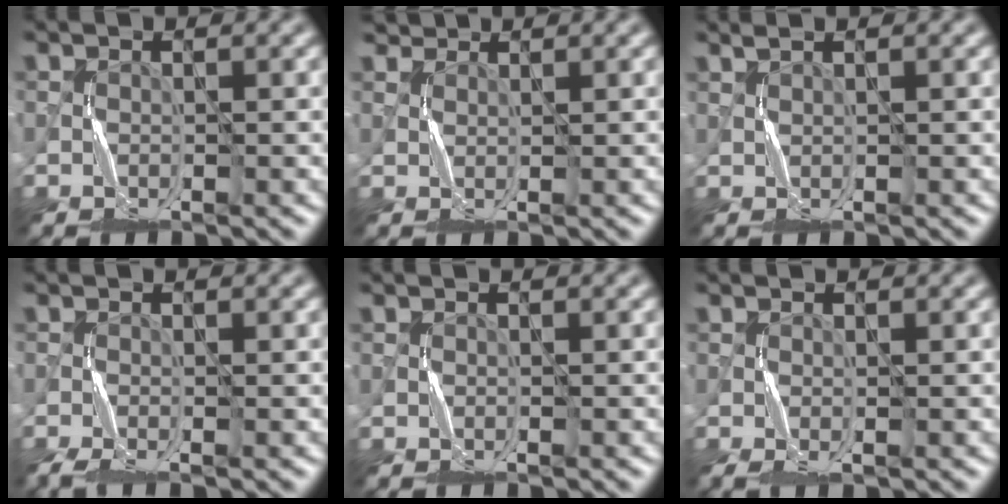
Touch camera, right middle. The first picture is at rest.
{"total": 1.6, "force": [1.5, 0.6, -0.2], "torque": [-0.002, 0.003, 0.030]}
{"total": 0.9, "force": [0.9, 0.1, 0.2], "torque": [-0.010, 0.000, 0.018]}
{"total": 2.4, "force": [-1.7, 0.5, 1.7], "torque": [-0.042, -0.004, -0.037]}
{"total": 0.0}
{"total": 1.3, "force": [-0.3, 0.3, 1.2], "torque": [-0.032, -0.004, -0.004]}